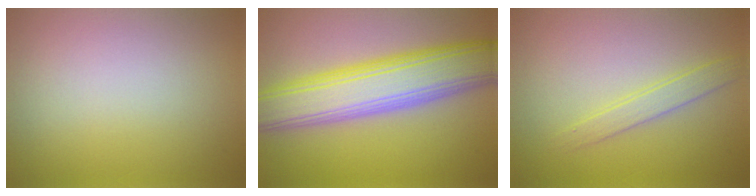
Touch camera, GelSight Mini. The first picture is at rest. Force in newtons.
{"total": 9.6, "press": 9.5, "slide": 0.4}
{"total": 1.9, "press": 1.9, "slide": 0.2}